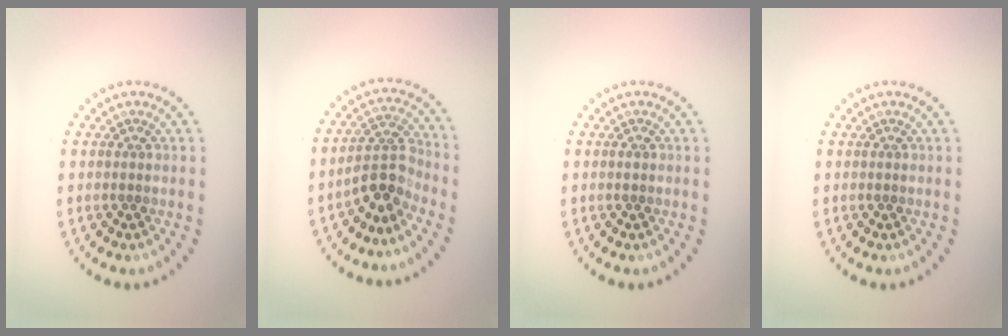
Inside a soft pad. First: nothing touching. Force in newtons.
{"total": 3.4, "press": 2.8, "slide": 1.9}
{"total": 0.6, "press": 0.6, "slide": 0.1}
{"total": 0.0}